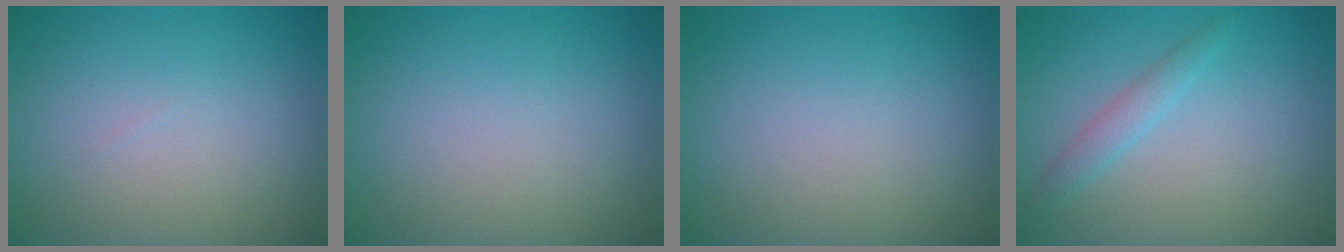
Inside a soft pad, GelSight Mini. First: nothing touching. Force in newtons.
{"total": 0.0}
{"total": 0.0}
{"total": 1.7, "press": 1.7, "slide": 0.1}